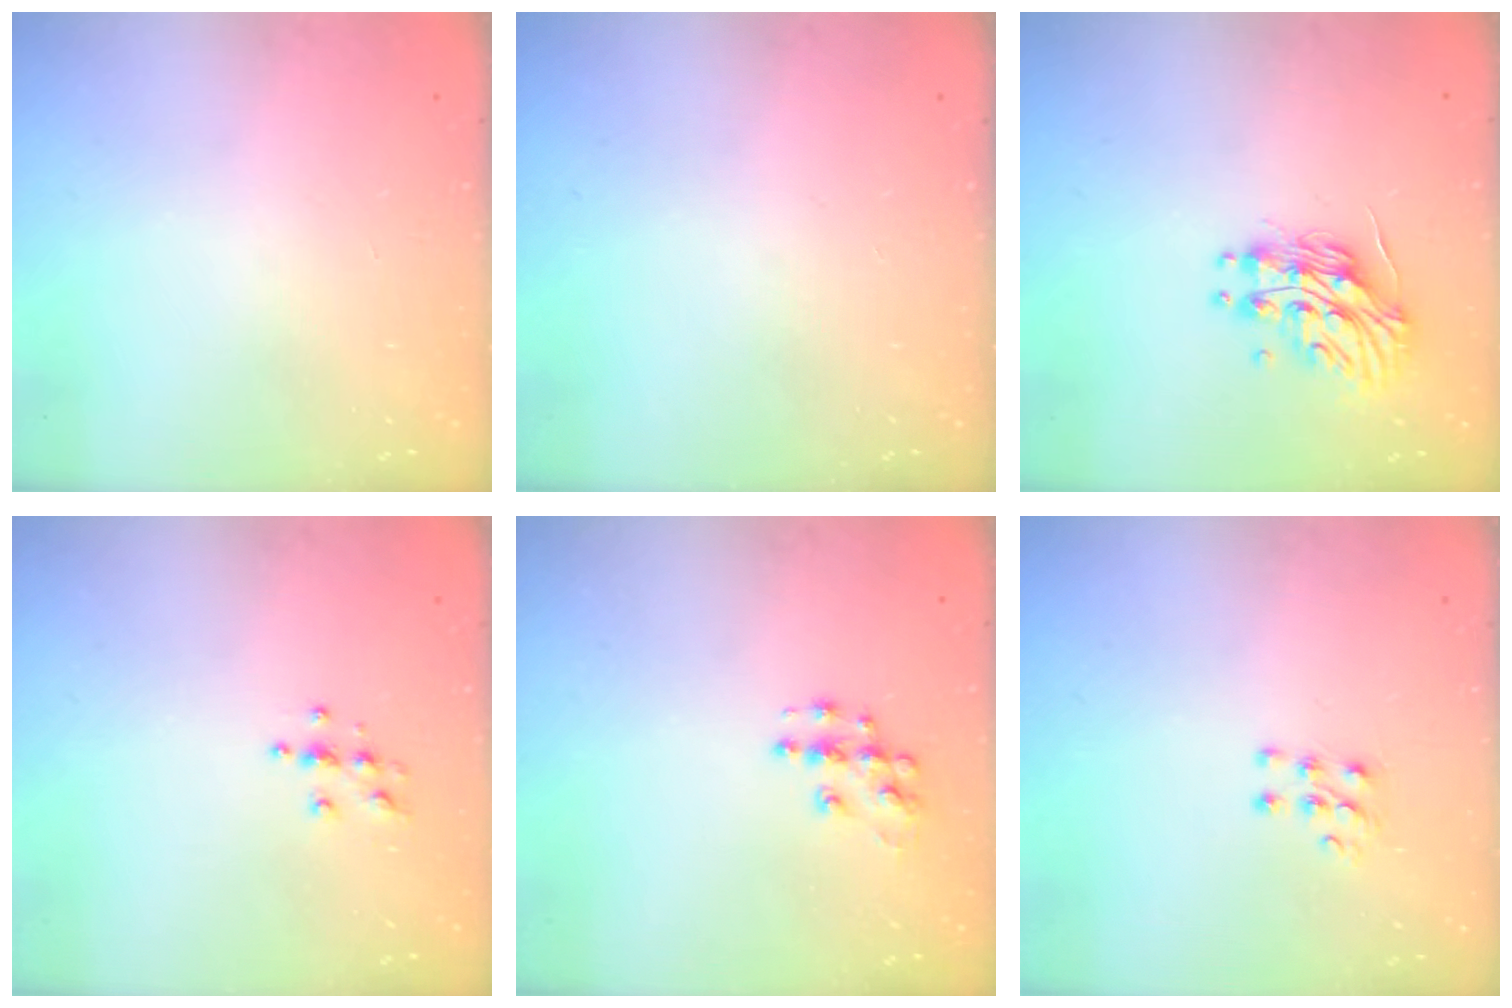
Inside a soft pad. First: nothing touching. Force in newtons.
{"total": 0.0}
{"total": 14.0, "press": 13.9, "slide": 0.8}
{"total": 3.9, "press": 3.8, "slide": 0.4}
{"total": 7.5, "press": 7.5, "slide": 0.4}
{"total": 5.5, "press": 5.4, "slide": 1.1}